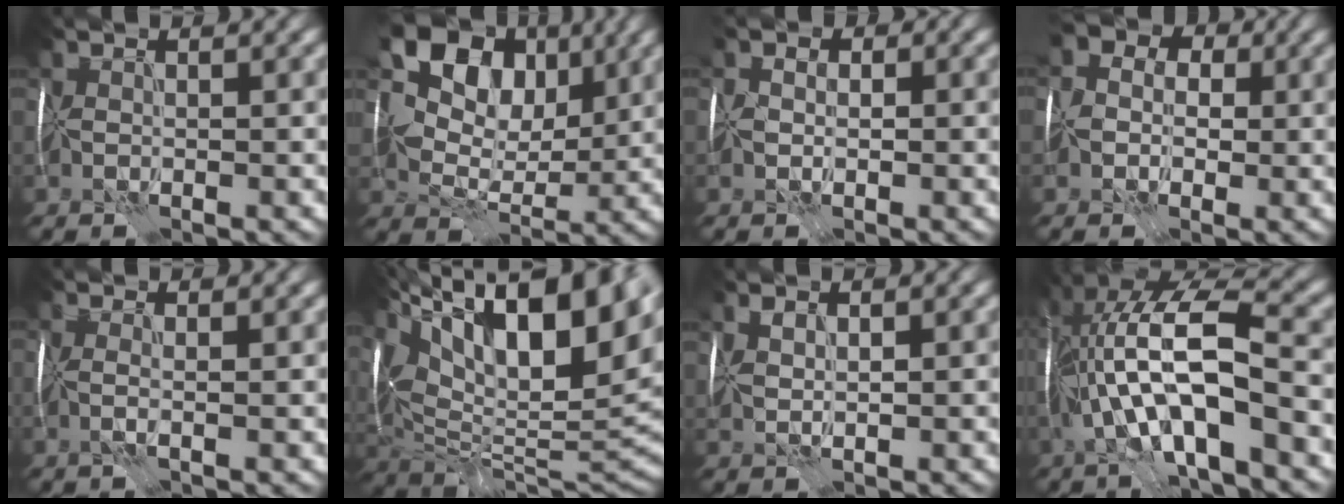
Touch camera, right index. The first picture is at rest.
{"total": 14.3, "force": [7.3, 10.2, 6.9], "torque": [-0.132, 0.040, 0.125]}
{"total": 1.0, "force": [0.0, 0.9, -0.2], "torque": [0.000, 0.006, -0.001]}
{"total": 3.8, "force": [0.3, 3.6, 1.2], "torque": [-0.012, 0.023, -0.016]}
{"total": 0.8, "force": [0.1, 0.1, 0.8], "torque": [-0.027, -0.002, 0.000]}
{"total": 17.5, "force": [8.2, 7.7, 13.4], "torque": [-0.220, 0.035, 0.158]}
{"total": 1.5, "force": [1.4, -0.3, -0.3], "torque": [-0.009, 0.003, 0.023]}
{"total": 12.9, "force": [-1.8, 4.0, 12.1], "torque": [-0.241, 0.033, -0.020]}